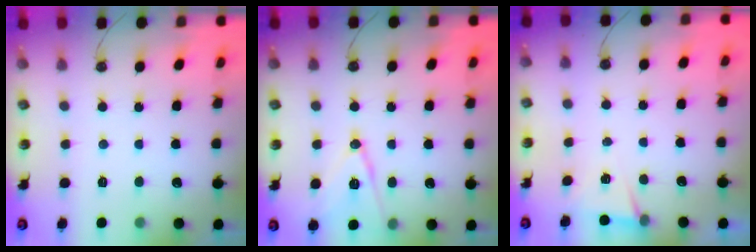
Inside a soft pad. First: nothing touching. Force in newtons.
{"total": 11.9, "press": 11.5, "slide": 3.2}
{"total": 4.9, "press": 2.2, "slide": 4.4}